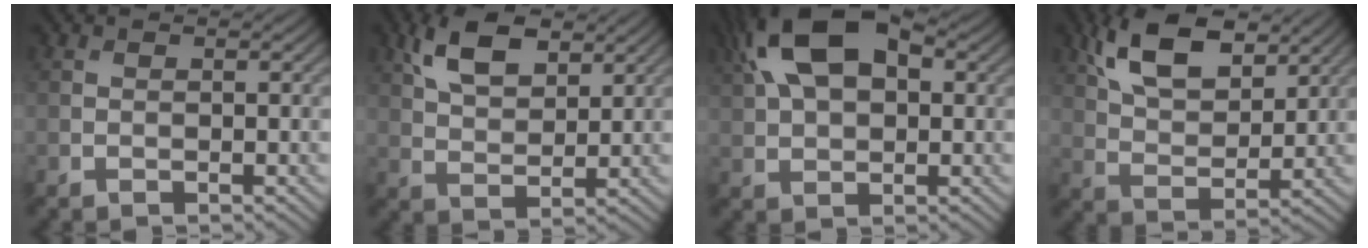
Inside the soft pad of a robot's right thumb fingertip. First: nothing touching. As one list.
[{"total": 7.6, "force": [4.2, 3.8, 5.1], "torque": [-0.110, 0.005, 0.081]}, {"total": 14.6, "force": [5.3, 8.1, 11.0], "torque": [-0.217, 0.048, 0.069]}, {"total": 11.1, "force": [6.2, 5.3, 7.5], "torque": [-0.162, 0.007, 0.118]}]